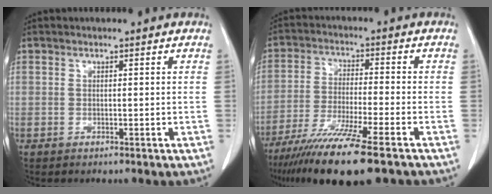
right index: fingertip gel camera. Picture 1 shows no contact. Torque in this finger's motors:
{"motor_torque": [1.09, -1.05, 0.83, 0.21]}